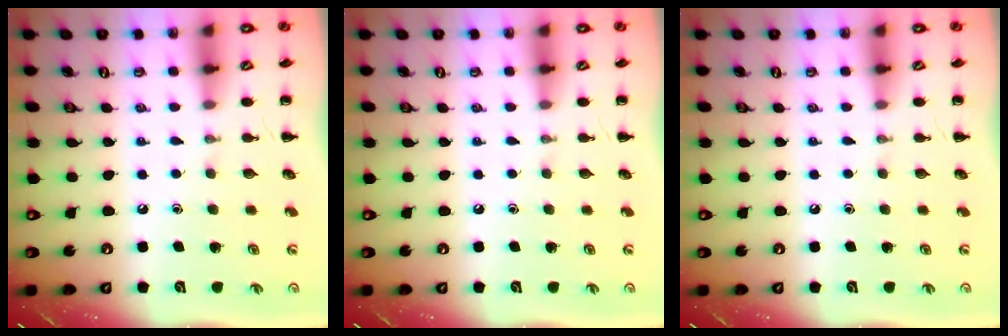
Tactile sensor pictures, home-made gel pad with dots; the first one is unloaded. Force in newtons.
{"total": 0.0}
{"total": 0.0}